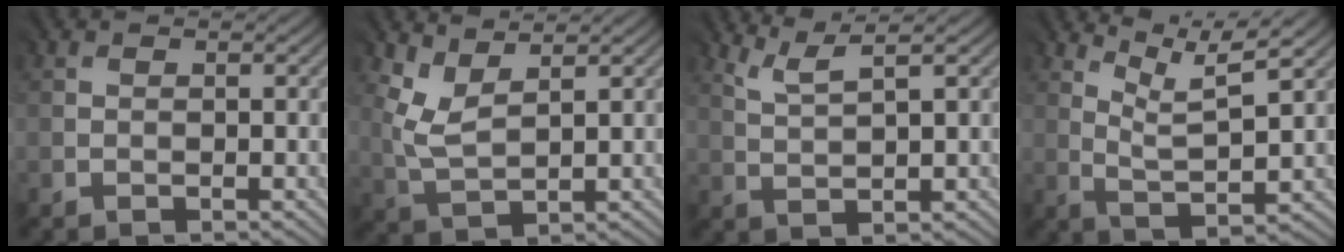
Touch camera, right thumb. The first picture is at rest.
{"total": 3.6, "force": [2.7, 1.2, 2.1], "torque": [-0.063, 0.000, 0.064]}
{"total": 2.8, "force": [2.3, -0.1, 1.7], "torque": [-0.036, 0.003, 0.058]}
{"total": 6.8, "force": [4.7, 0.7, 4.8], "torque": [-0.097, 0.000, 0.092]}